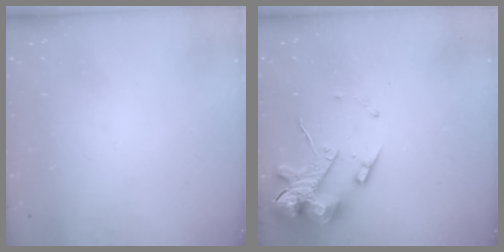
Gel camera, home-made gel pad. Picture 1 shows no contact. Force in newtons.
{"total": 14.6, "press": 14.4, "slide": 2.3}